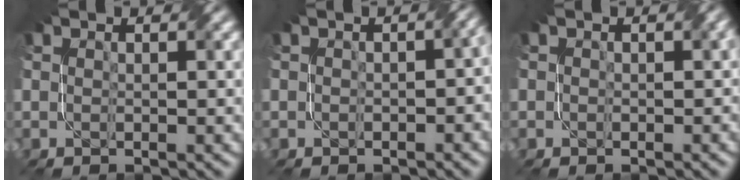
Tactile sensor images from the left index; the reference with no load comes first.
{"total": 3.5, "force": [-0.2, 2.1, 2.8], "torque": [-0.014, 0.000, 0.004]}
{"total": 1.3, "force": [0.1, 1.0, 0.8], "torque": [-0.010, 0.001, 0.001]}